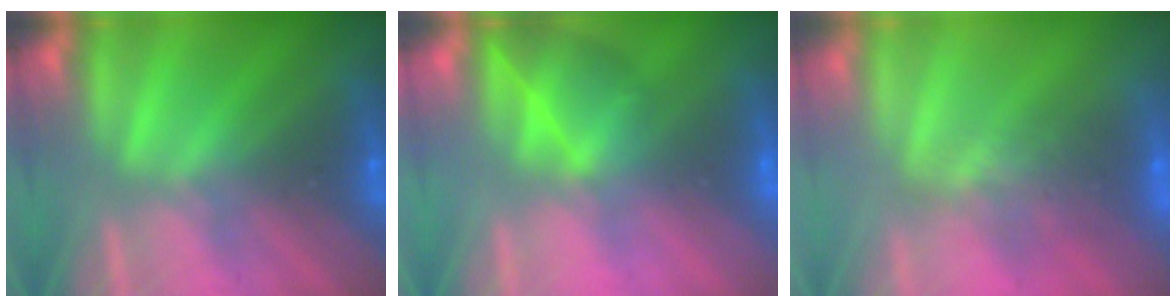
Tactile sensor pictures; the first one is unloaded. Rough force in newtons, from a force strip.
{"total": 2.9}
{"total": 5.8}